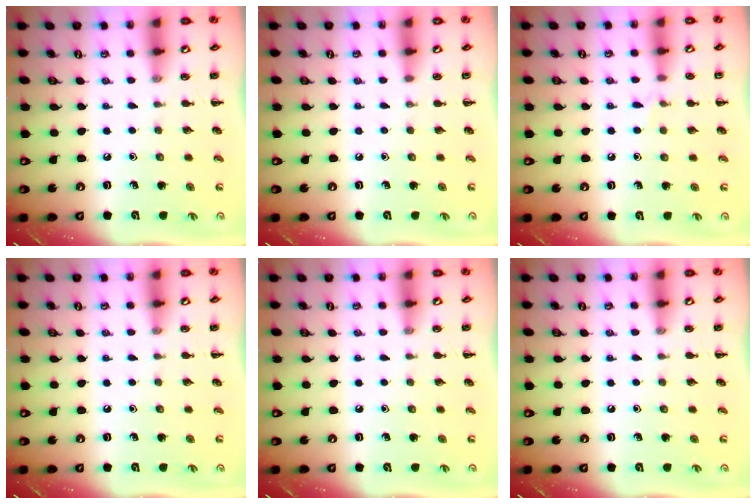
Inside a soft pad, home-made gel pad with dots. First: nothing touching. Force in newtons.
{"total": 0.0}
{"total": 4.8, "press": 4.5, "slide": 1.6}
{"total": 0.0}
{"total": 0.0}
{"total": 0.0}